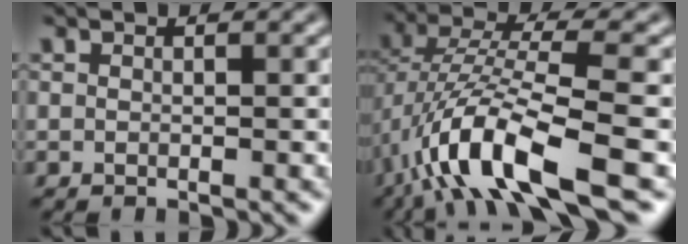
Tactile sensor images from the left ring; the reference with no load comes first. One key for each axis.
{"total": 10.4, "fx": -4.6, "fy": 2.8, "fz": 9.0, "tx": -0.177, "ty": 0.012, "tz": -0.088}